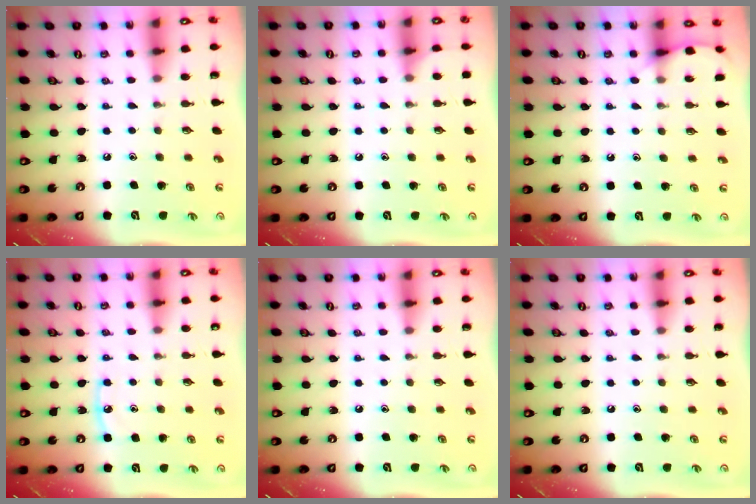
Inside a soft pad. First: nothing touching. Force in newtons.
{"total": 5.0, "press": 5.0, "slide": 0.6}
{"total": 5.3, "press": 5.2, "slide": 0.7}
{"total": 5.1, "press": 5.1, "slide": 0.4}
{"total": 0.0}
{"total": 0.0}